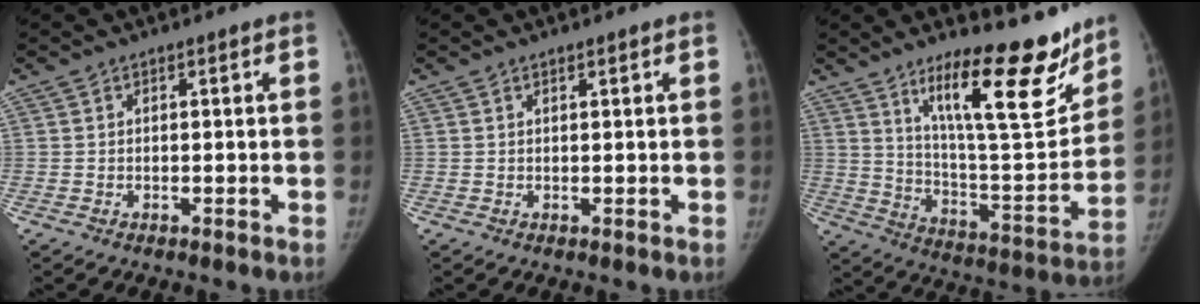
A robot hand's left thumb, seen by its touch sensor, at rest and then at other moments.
{"total": 0.8, "force": [0.6, 0.2, 0.5], "torque": [-0.008, -0.002, 0.011]}
{"total": 22.2, "force": [14.8, 6.0, 15.4], "torque": [-0.188, -0.099, 0.240]}